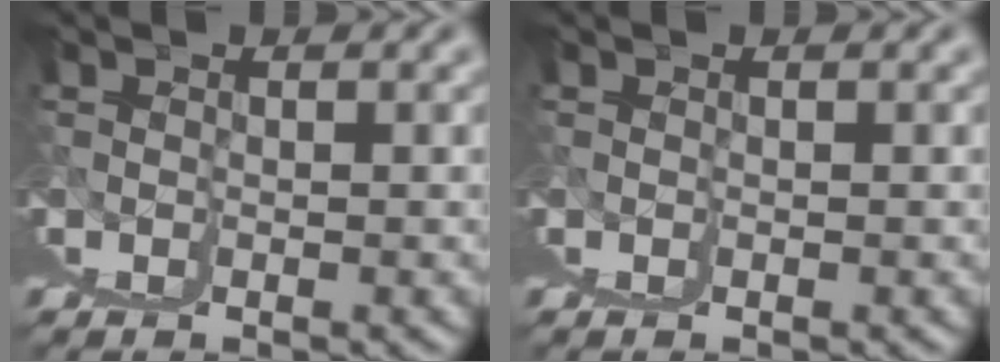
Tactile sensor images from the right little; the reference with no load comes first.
{"total": 0.0}